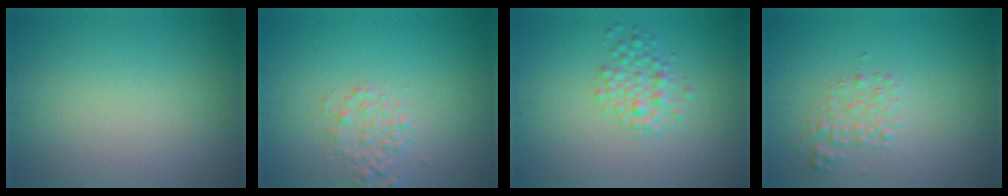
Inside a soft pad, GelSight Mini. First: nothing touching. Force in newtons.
{"total": 2.0, "press": 2.0, "slide": 0.1}
{"total": 2.2, "press": 2.2, "slide": 0.1}
{"total": 1.7, "press": 1.7, "slide": 0.1}